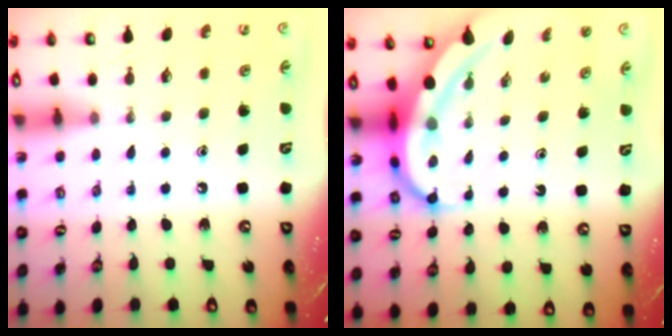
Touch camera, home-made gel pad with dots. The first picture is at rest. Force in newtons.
{"total": 9.2, "press": 9.1, "slide": 0.9}